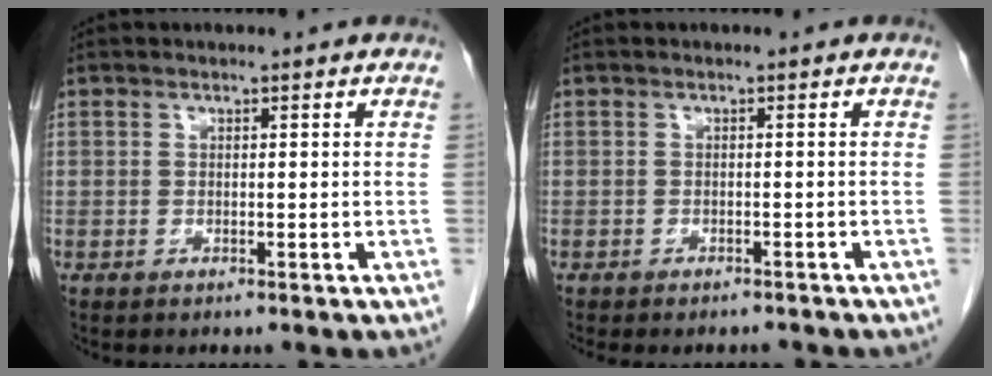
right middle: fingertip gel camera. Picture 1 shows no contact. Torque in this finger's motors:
{"motor_torque": [0.17, -0.16, 0.03, 0.03]}